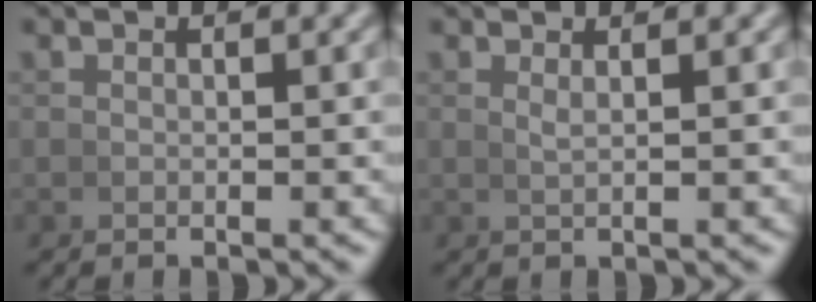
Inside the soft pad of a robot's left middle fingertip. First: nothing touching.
{"total": 0.8, "force": [0.6, -0.3, 0.5], "torque": [-0.012, -0.005, 0.014]}